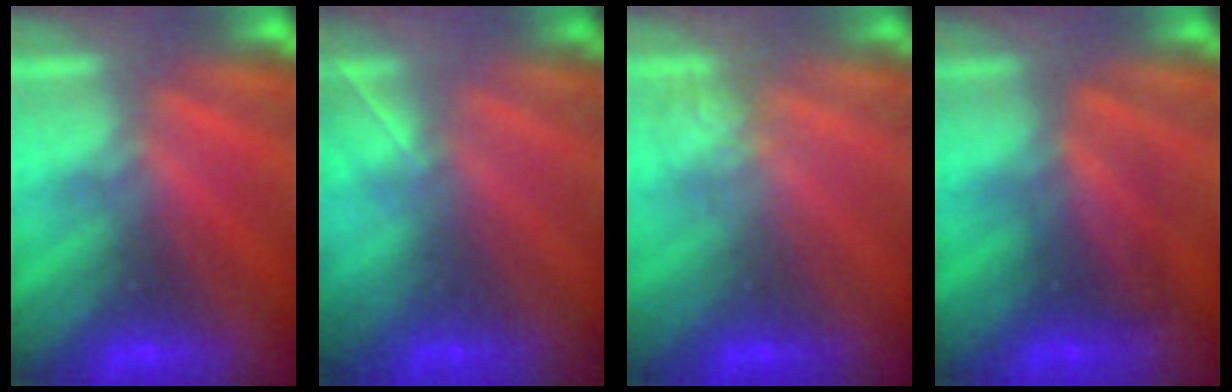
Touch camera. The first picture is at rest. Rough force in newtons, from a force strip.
{"total": 1.6}
{"total": 1.5}
{"total": 2.4}